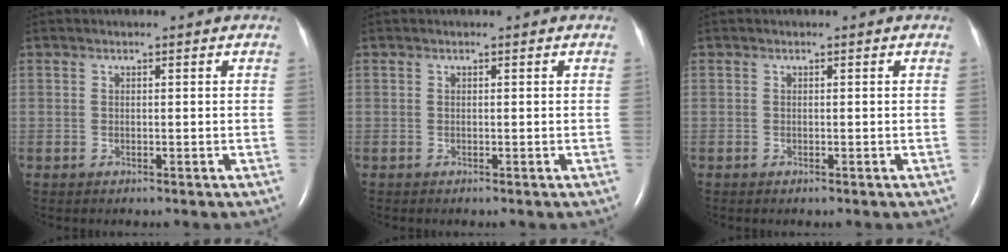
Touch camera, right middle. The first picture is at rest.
{"total": 0.0}
{"total": 0.0}